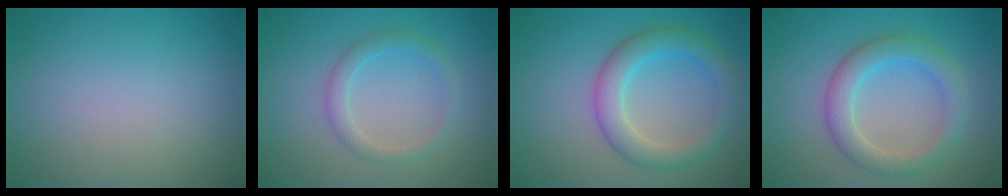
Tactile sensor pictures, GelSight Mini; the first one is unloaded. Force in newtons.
{"total": 2.0, "press": 2.0, "slide": 0.1}
{"total": 4.3, "press": 4.3, "slide": 0.2}
{"total": 4.1, "press": 4.1, "slide": 0.3}